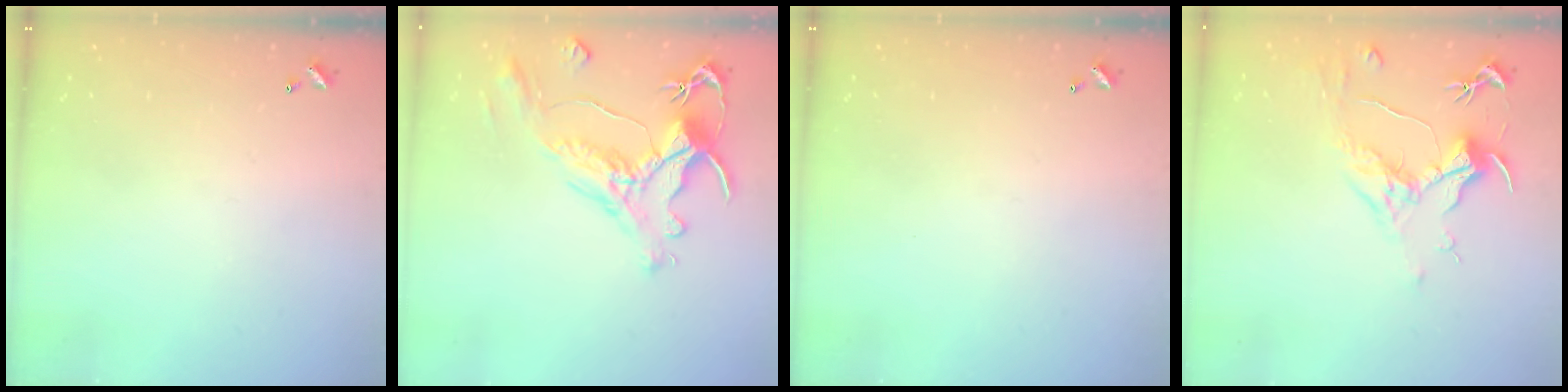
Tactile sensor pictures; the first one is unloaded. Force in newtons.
{"total": 1.5, "press": 0.7, "slide": 1.3}
{"total": 0.0}
{"total": 1.5, "press": 1.3, "slide": 0.8}